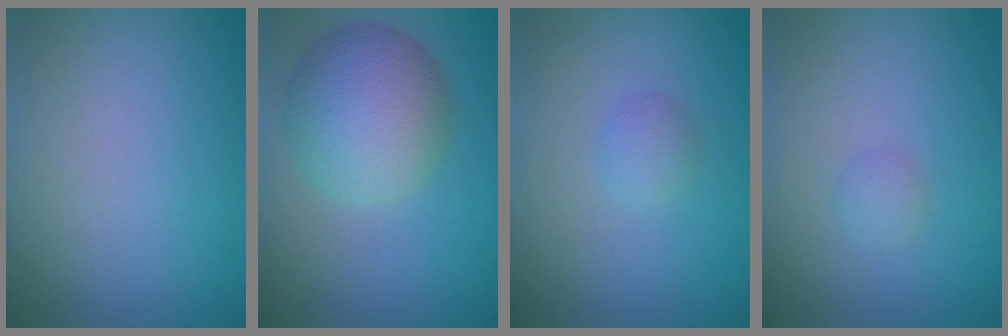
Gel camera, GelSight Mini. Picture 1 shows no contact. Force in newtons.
{"total": 7.6, "press": 7.6, "slide": 0.1}
{"total": 1.4, "press": 1.4, "slide": 0.0}
{"total": 1.0, "press": 1.0, "slide": 0.1}